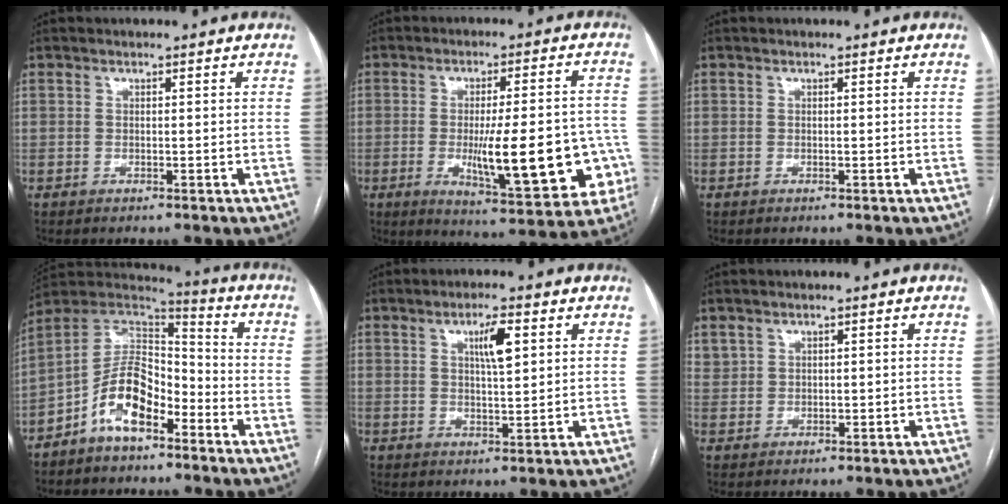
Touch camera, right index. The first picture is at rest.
{"total": 18.0, "force": [-4.2, 4.1, 17.0], "torque": [-0.199, 0.010, -0.040]}
{"total": 0.0}
{"total": 11.3, "force": [-5.9, 5.3, 8.0], "torque": [-0.157, 0.027, -0.110]}
{"total": 4.9, "force": [1.9, 0.8, 4.4], "torque": [-0.077, 0.002, 0.034]}
{"total": 2.0, "force": [1.4, 1.3, 0.3], "torque": [-0.004, 0.006, 0.031]}